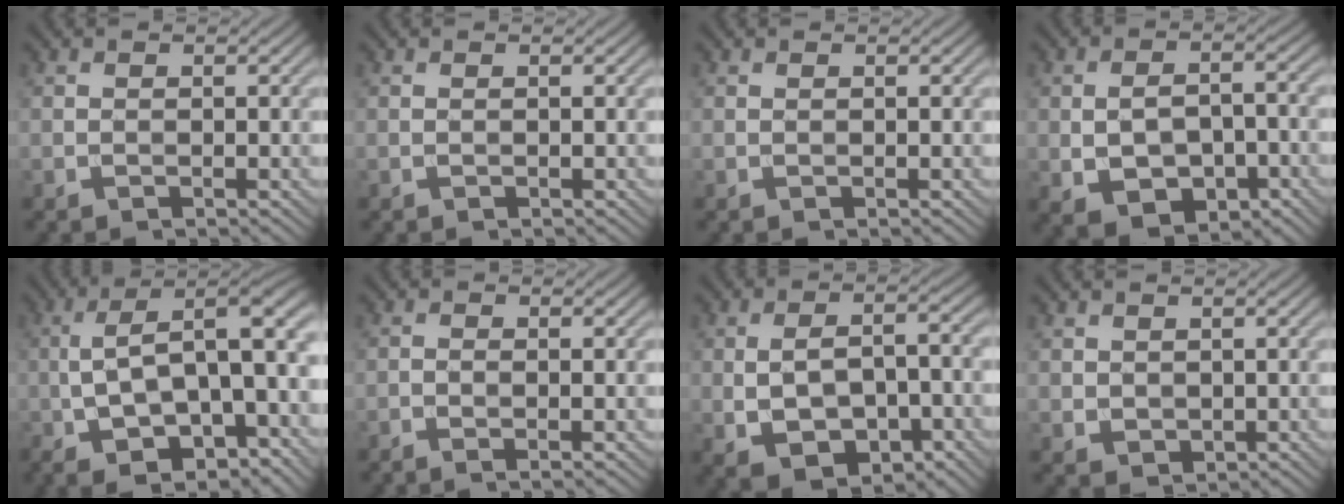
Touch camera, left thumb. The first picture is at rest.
{"total": 0.0}
{"total": 0.0}
{"total": 7.3, "force": [-2.5, 4.3, 5.3], "torque": [-0.098, -0.009, -0.038]}
{"total": 14.0, "force": [-0.7, 5.5, 12.9], "torque": [-0.217, 0.010, -0.012]}
{"total": 1.6, "force": [-0.6, 0.3, 1.4], "torque": [-0.025, 0.000, -0.012]}
{"total": 8.8, "force": [-2.8, 4.8, 6.8], "torque": [-0.128, -0.011, -0.038]}
{"total": 1.7, "force": [0.7, 1.4, 0.7], "torque": [-0.023, -0.006, 0.019]}